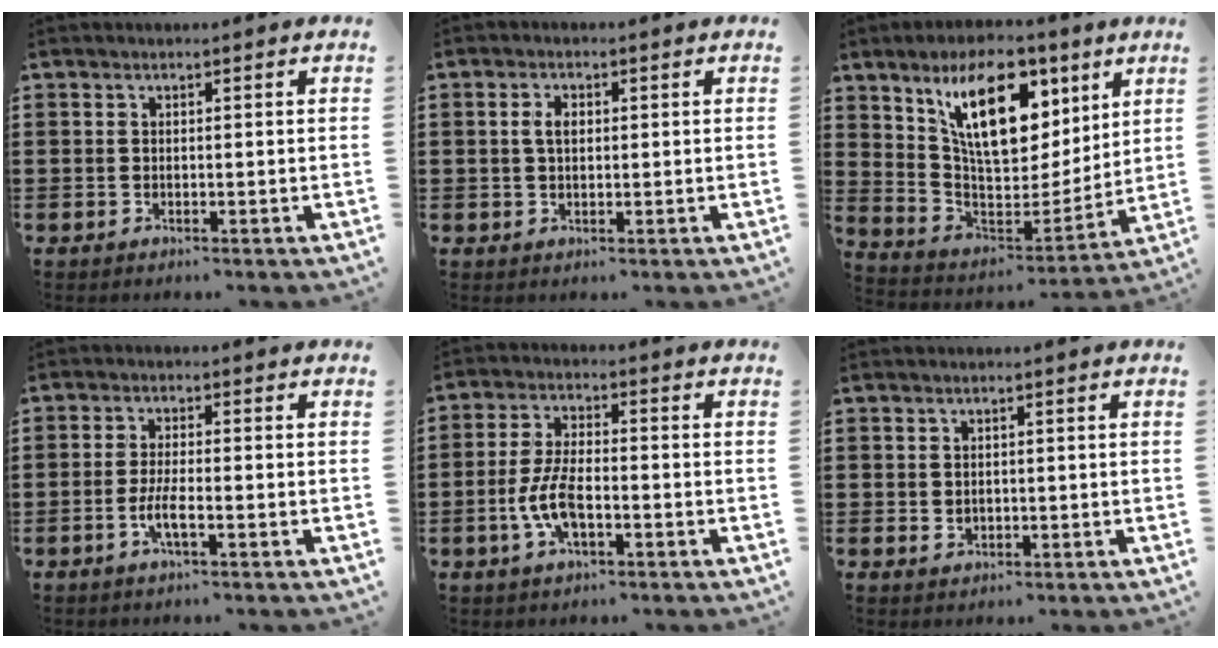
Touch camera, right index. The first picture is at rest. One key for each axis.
{"total": 2.6, "fx": 0.4, "fy": 1.4, "fz": 2.2, "tx": -0.045, "ty": 0.009, "tz": 0.005}
{"total": 14.7, "fx": 8.0, "fy": 7.3, "fz": 10.0, "tx": -0.179, "ty": -0.020, "tz": 0.142}
{"total": 3.6, "fx": -1.5, "fy": 0.6, "fz": 3.2, "tx": -0.067, "ty": -0.004, "tz": -0.032}
{"total": 7.3, "fx": -2.1, "fy": 3.1, "fz": 6.2, "tx": -0.147, "ty": -0.004, "tz": -0.047}
{"total": 1.0, "fx": 0.2, "fy": 0.9, "fz": 0.4, "tx": -0.010, "ty": 0.007, "tz": 0.003}